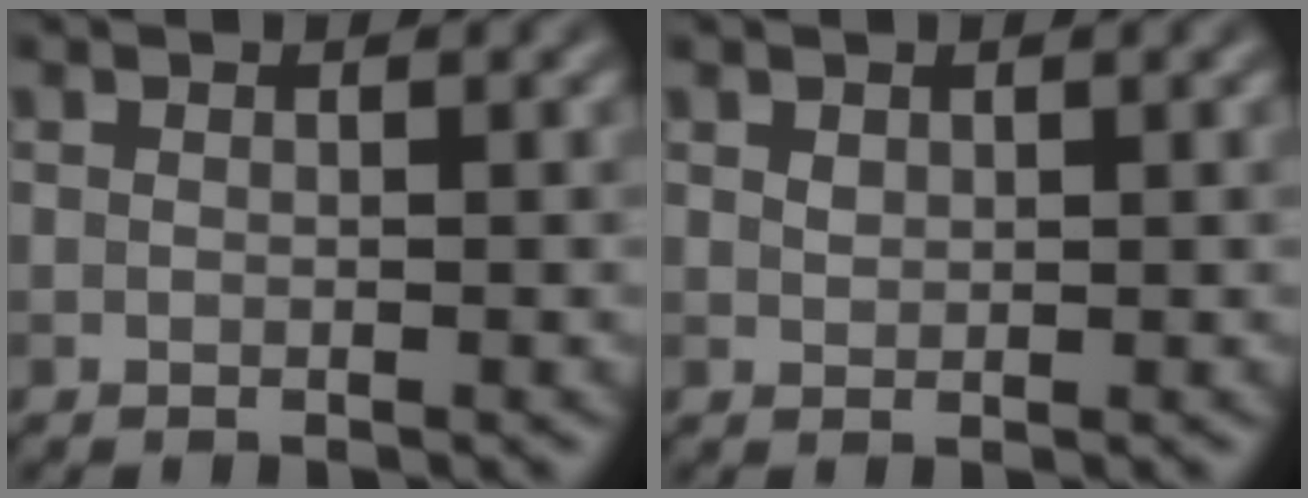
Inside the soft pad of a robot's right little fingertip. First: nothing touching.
{"total": 0.7, "force": [0.5, 0.4, 0.3], "torque": [-0.009, -0.001, 0.012]}